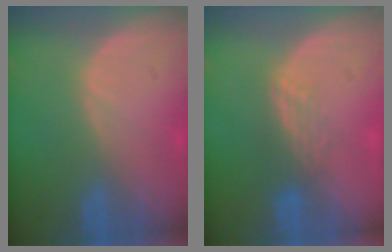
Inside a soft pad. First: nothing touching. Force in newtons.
{"total": 3.0, "press": 2.5, "slide": 1.7}